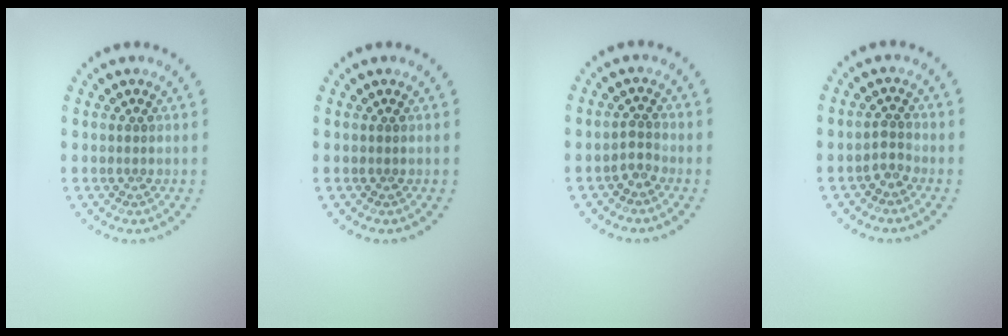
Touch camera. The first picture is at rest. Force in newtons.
{"total": 0.0}
{"total": 1.4, "press": 1.0, "slide": 1.0}
{"total": 1.4, "press": 1.0, "slide": 1.0}